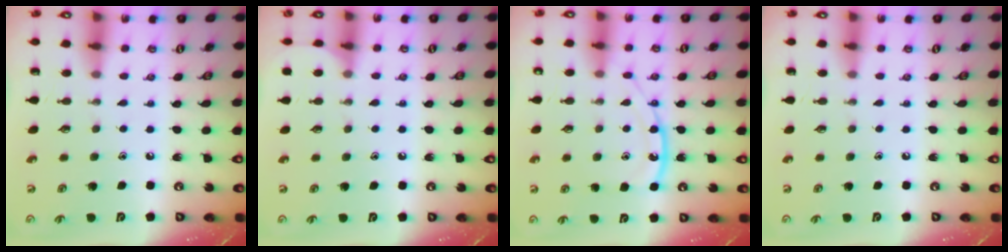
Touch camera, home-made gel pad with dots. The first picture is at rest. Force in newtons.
{"total": 4.2, "press": 4.2, "slide": 0.5}
{"total": 12.9, "press": 12.9, "slide": 0.9}
{"total": 0.0}